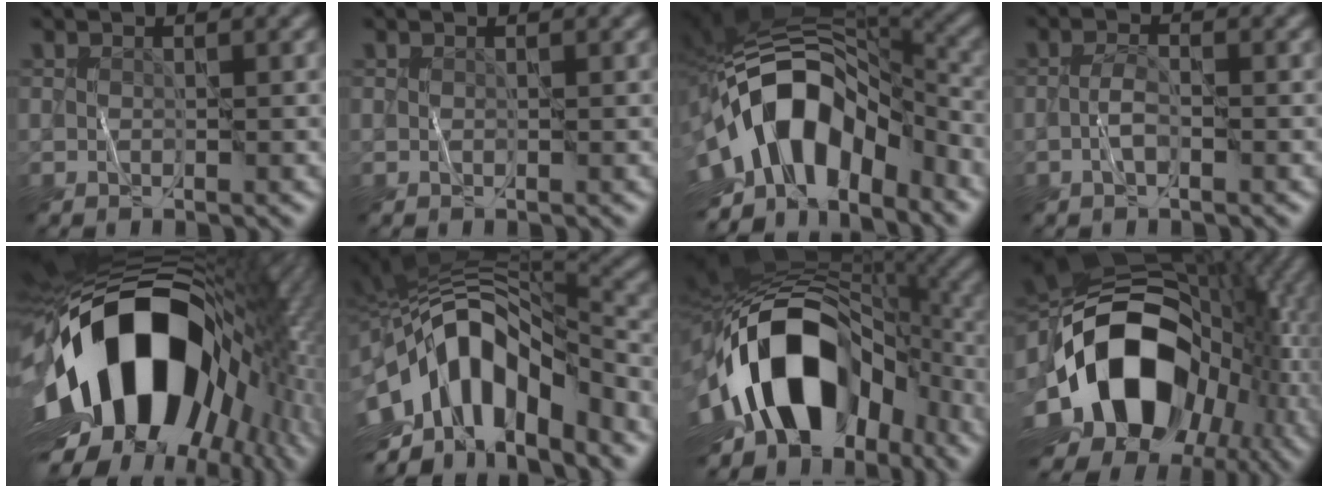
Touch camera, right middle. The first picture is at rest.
{"total": 0.0}
{"total": 13.0, "force": [-4.9, 7.5, 9.3], "torque": [-0.151, 0.011, -0.092]}
{"total": 1.5, "force": [-0.5, 0.5, 1.3], "torque": [-0.024, 0.005, -0.016]}
{"total": 19.1, "force": [-2.1, 12.3, 14.5], "torque": [-0.249, 0.000, -0.041]}
{"total": 13.3, "force": [-4.1, 6.9, 10.7], "torque": [-0.171, 0.016, -0.079]}
{"total": 17.2, "force": [-4.4, 10.9, 12.5], "torque": [-0.212, -0.007, -0.074]}
{"total": 17.7, "force": [-4.0, 12.8, 11.5], "torque": [-0.200, -0.006, -0.077]}